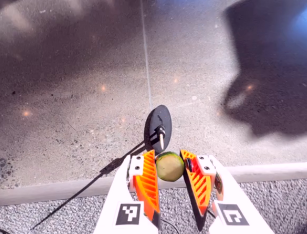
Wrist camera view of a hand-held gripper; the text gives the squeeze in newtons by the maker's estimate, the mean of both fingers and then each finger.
{"total": 8.2, "left": 7.9, "right": 8.5}